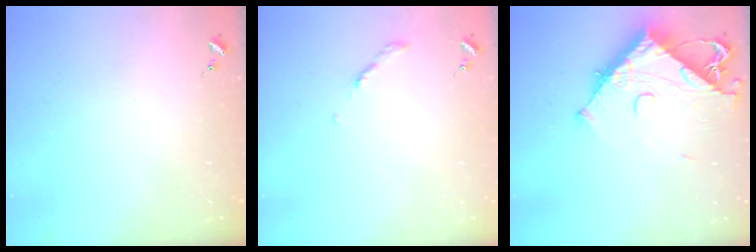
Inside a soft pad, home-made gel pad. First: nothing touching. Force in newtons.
{"total": 2.7, "press": 2.6, "slide": 0.3}
{"total": 12.7, "press": 12.7, "slide": 1.5}